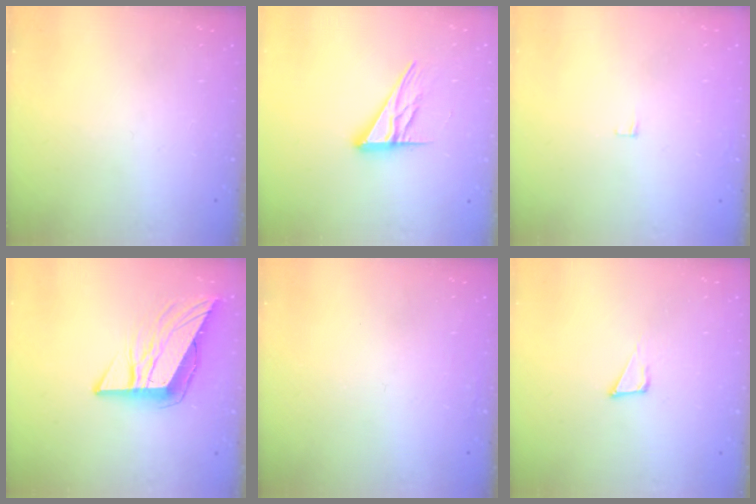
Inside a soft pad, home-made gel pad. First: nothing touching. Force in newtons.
{"total": 12.6, "press": 12.5, "slide": 1.1}
{"total": 3.9, "press": 3.8, "slide": 0.4}
{"total": 9.9, "press": 9.9, "slide": 0.8}
{"total": 1.6, "press": 1.6, "slide": 0.1}
{"total": 4.3, "press": 4.3, "slide": 0.1}